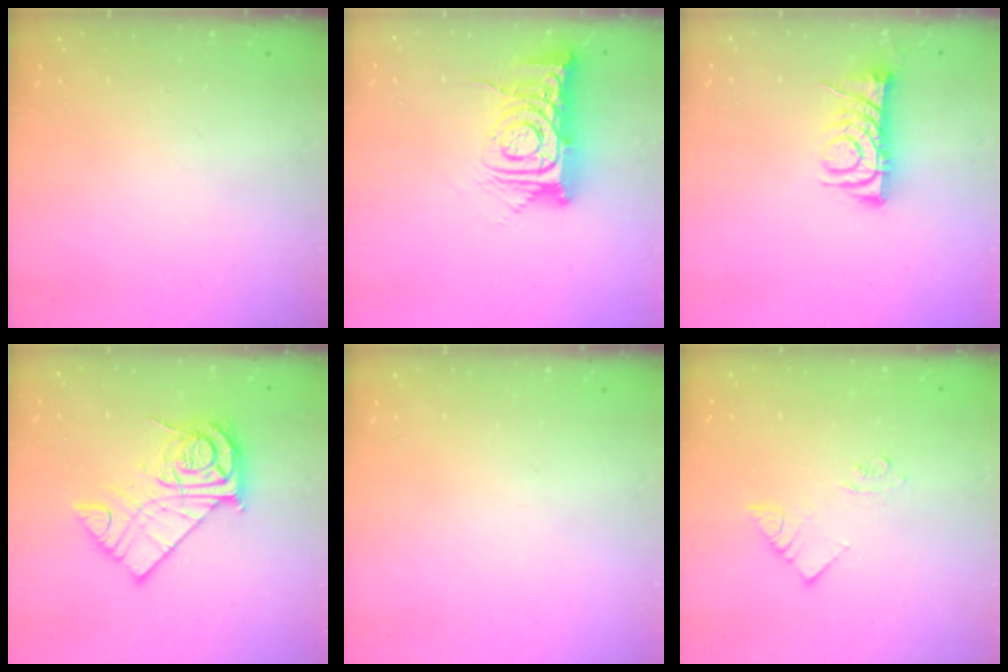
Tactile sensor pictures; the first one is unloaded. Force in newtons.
{"total": 13.2, "press": 13.1, "slide": 1.3}
{"total": 8.4, "press": 8.4, "slide": 0.2}
{"total": 15.6, "press": 15.5, "slide": 1.7}
{"total": 0.0}
{"total": 3.9, "press": 3.9, "slide": 0.1}